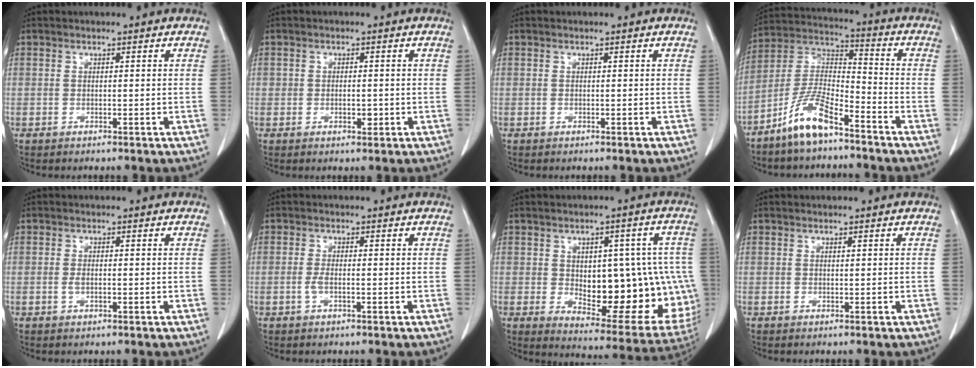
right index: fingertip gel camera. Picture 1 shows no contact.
{"total": 1.8, "force": [-0.4, 1.1, 1.4], "torque": [-0.020, 0.000, -0.002]}
{"total": 0.0}
{"total": 10.3, "force": [-7.2, 2.5, 6.9], "torque": [-0.146, 0.004, -0.140]}
{"total": 1.2, "force": [-0.2, 0.5, 1.1], "torque": [-0.025, -0.001, -0.003]}
{"total": 1.7, "force": [-0.5, 0.4, 1.6], "torque": [-0.036, -0.001, -0.009]}
{"total": 20.6, "force": [-1.6, 9.3, 18.2], "torque": [-0.181, 0.019, 0.012]}
{"total": 0.0}